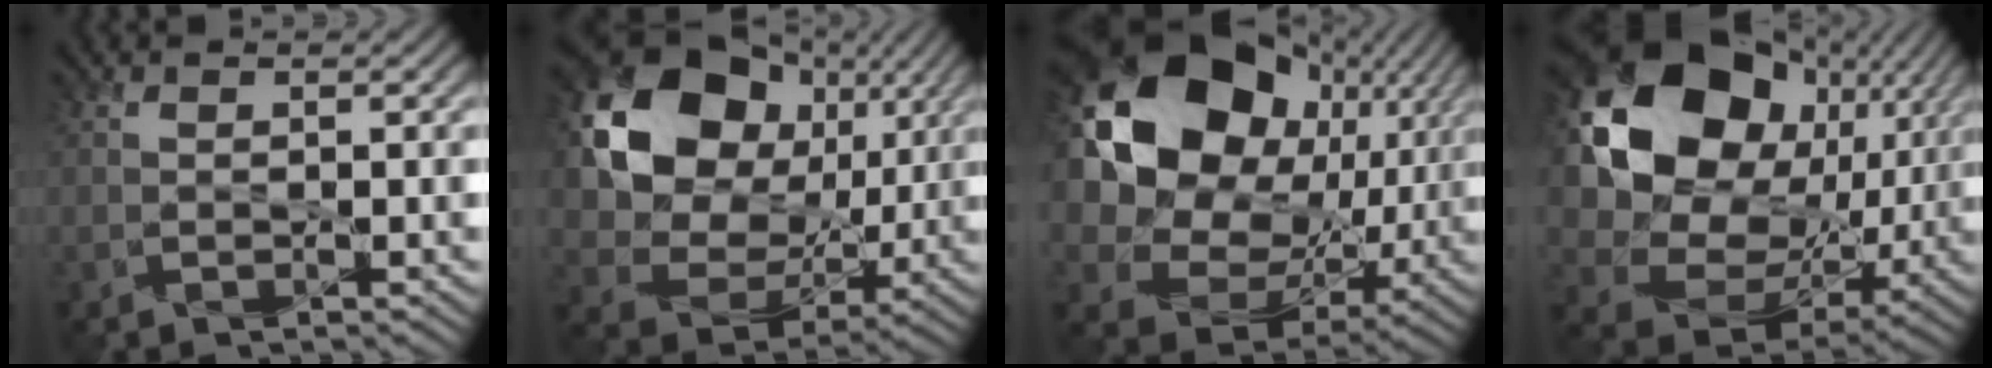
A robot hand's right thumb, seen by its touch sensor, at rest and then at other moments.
{"total": 15.7, "force": [5.0, 12.5, 8.0], "torque": [-0.178, 0.016, 0.094]}
{"total": 21.8, "force": [6.0, 17.2, 11.9], "torque": [-0.296, 0.009, 0.131]}
{"total": 19.8, "force": [5.2, 15.6, 10.9], "torque": [-0.258, -0.001, 0.113]}